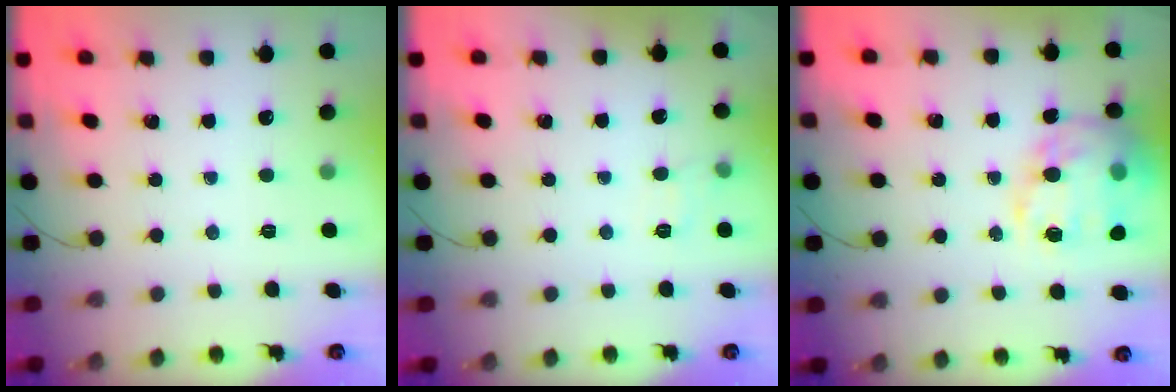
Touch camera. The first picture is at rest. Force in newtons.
{"total": 4.0, "press": 3.6, "slide": 1.8}
{"total": 22.5, "press": 22.1, "slide": 4.0}